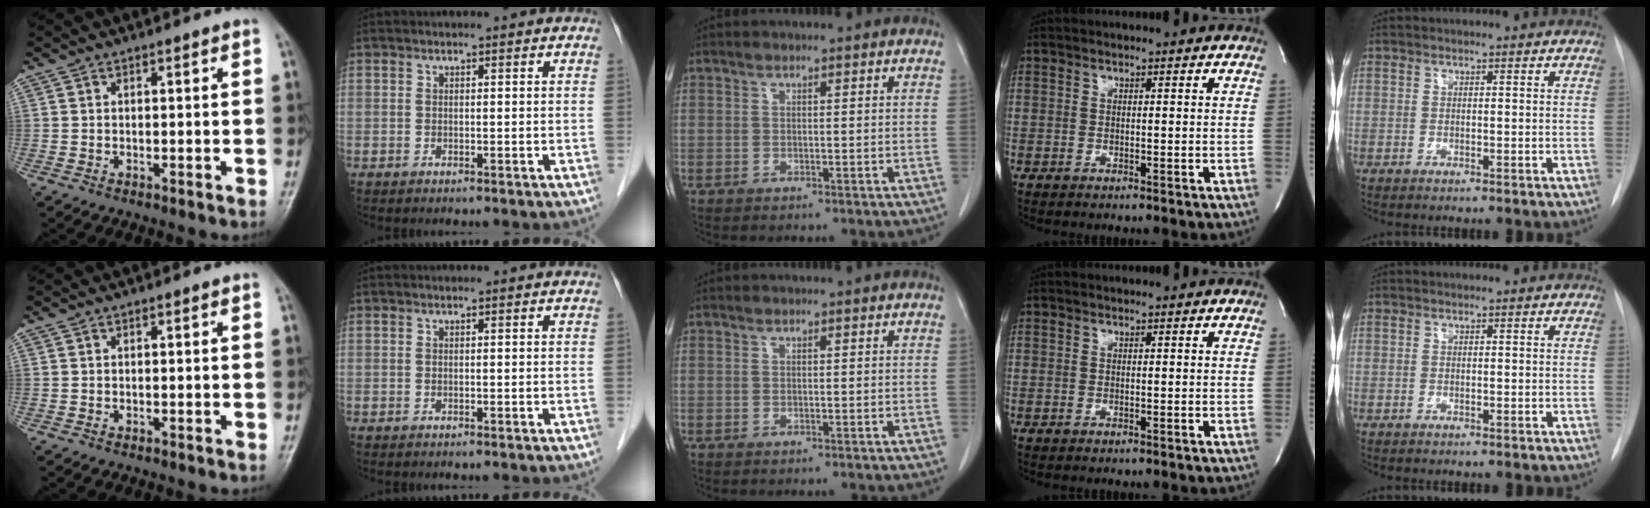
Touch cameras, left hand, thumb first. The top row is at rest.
{}